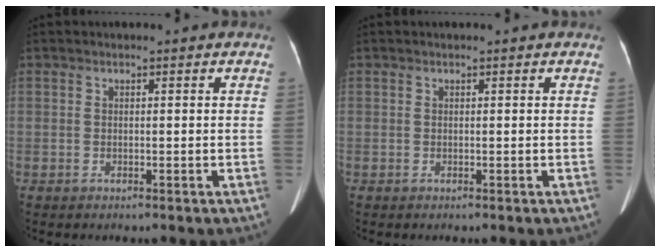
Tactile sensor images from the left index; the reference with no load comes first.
{"total": 0.5, "force": [0.5, 0.0, 0.2], "torque": [-0.002, 0.008, 0.007]}